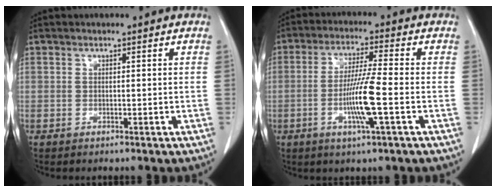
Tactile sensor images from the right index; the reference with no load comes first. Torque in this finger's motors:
{"motor_torque": [1.74, -0.18, 0.81, 0.12]}